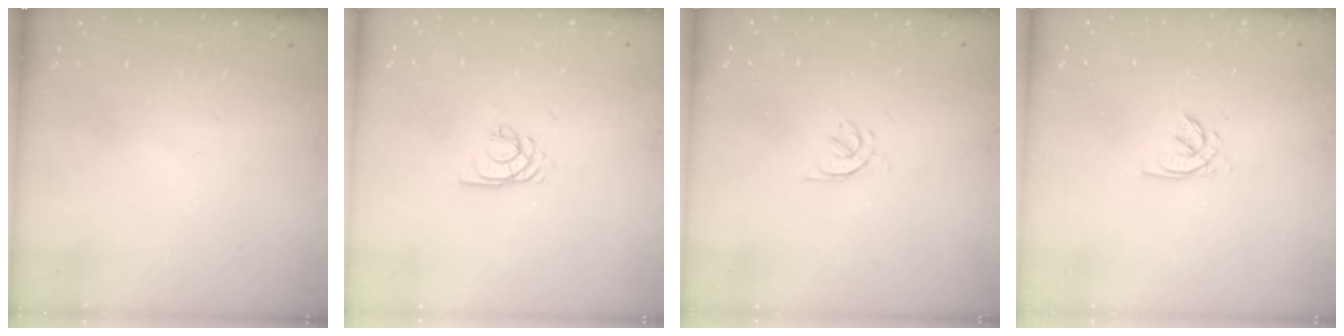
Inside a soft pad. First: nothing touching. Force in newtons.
{"total": 2.1, "press": 2.1, "slide": 0.2}
{"total": 2.1, "press": 2.0, "slide": 0.6}
{"total": 1.5, "press": 1.5, "slide": 0.2}